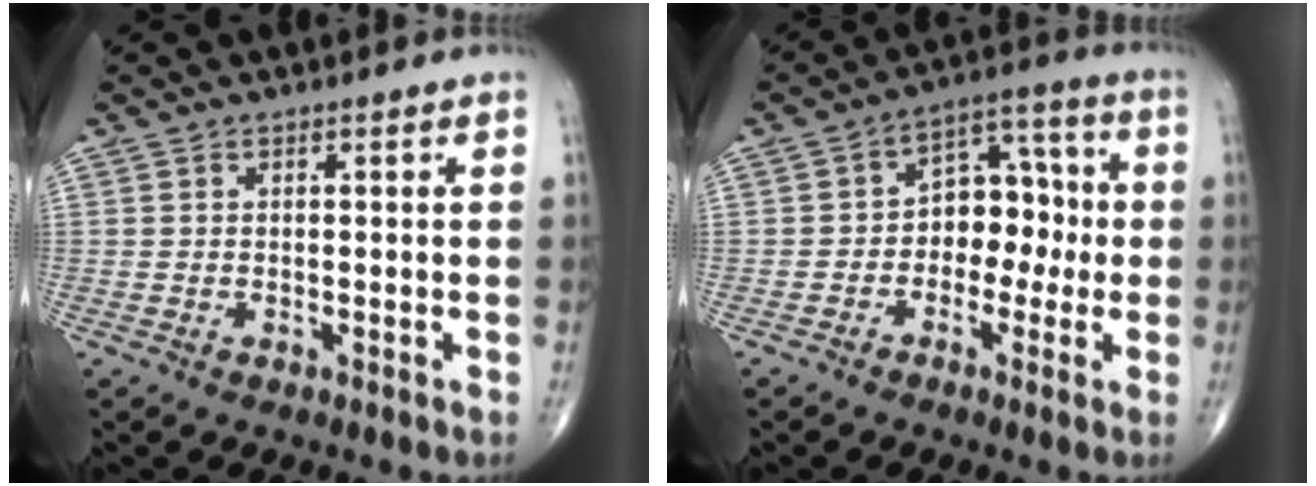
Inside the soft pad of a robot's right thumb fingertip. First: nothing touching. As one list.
[{"total": 9.4, "force": [-1.1, 6.7, 6.5], "torque": [-0.050, 0.039, -0.032]}]